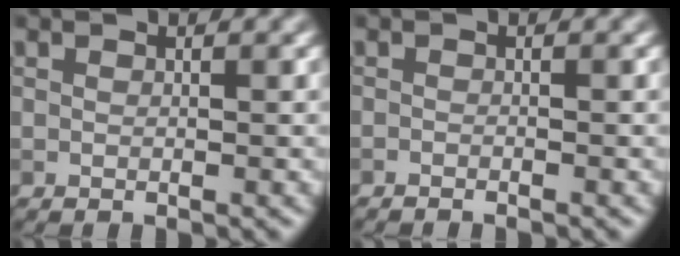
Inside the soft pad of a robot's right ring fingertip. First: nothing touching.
{"total": 0.6, "force": [-0.6, 0.0, 0.1], "torque": [0.002, -0.001, -0.013]}